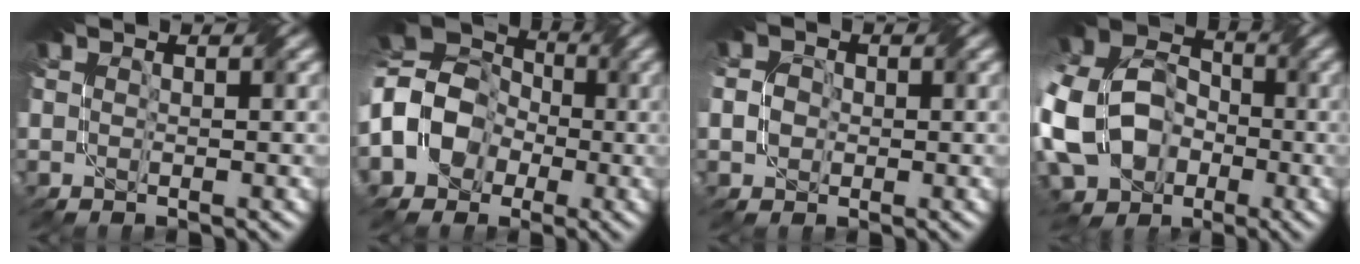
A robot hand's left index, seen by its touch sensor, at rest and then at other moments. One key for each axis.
{"total": 8.8, "fx": -2.1, "fy": 7.2, "fz": 4.5, "tx": -0.090, "ty": 0.002, "tz": -0.061}
{"total": 1.9, "fx": -0.6, "fy": 1.6, "fz": 0.7, "tx": -0.014, "ty": 0.001, "tz": -0.019}
{"total": 15.7, "fx": -4.6, "fy": 12.2, "fz": 8.7, "tx": -0.204, "ty": -0.024, "tz": -0.099}